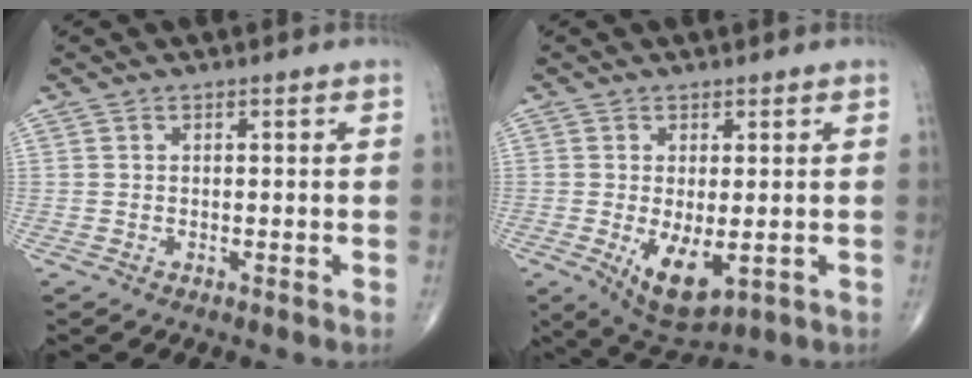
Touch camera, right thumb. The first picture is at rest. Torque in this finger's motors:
{"motor_torque": [-0.10, 0.46, 0.73, 0.07, 0.21]}